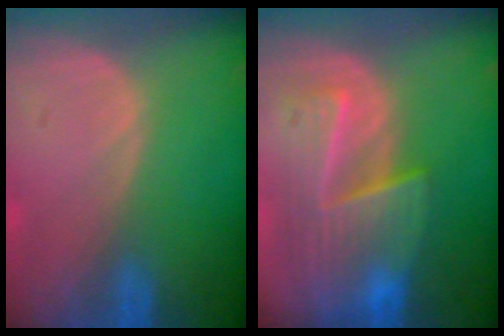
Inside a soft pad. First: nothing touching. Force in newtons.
{"total": 8.9, "press": 8.1, "slide": 3.7}